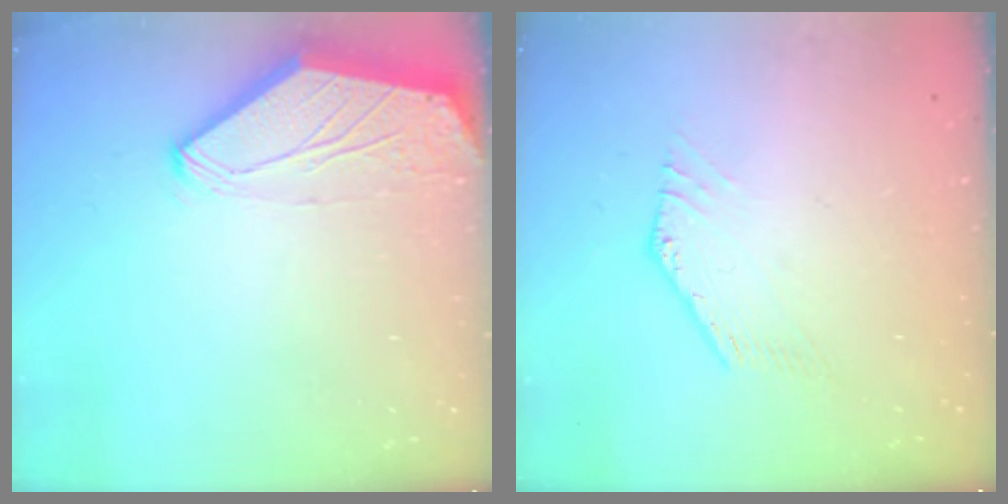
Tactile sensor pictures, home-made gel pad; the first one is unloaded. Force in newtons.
{"total": 1.0, "press": 1.0, "slide": 0.2}